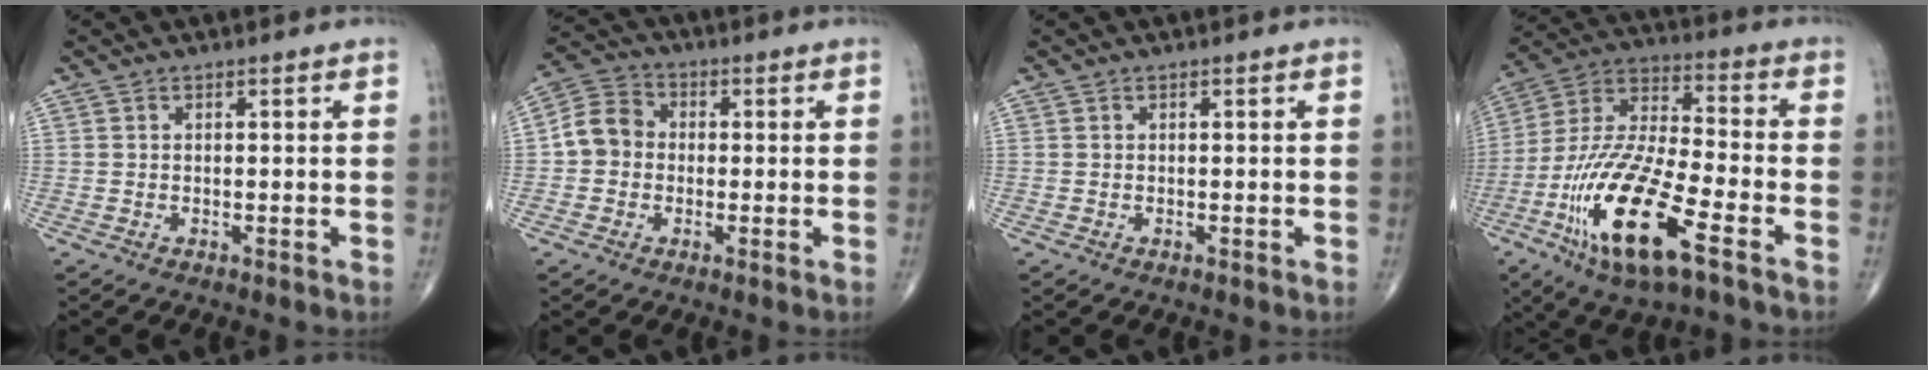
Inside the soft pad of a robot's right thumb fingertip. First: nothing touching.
{"total": 6.9, "force": [-0.5, 6.1, 3.4], "torque": [-0.047, 0.024, -0.024]}
{"total": 0.0}
{"total": 21.3, "force": [-9.6, 6.3, 17.9], "torque": [-0.386, 0.025, -0.176]}